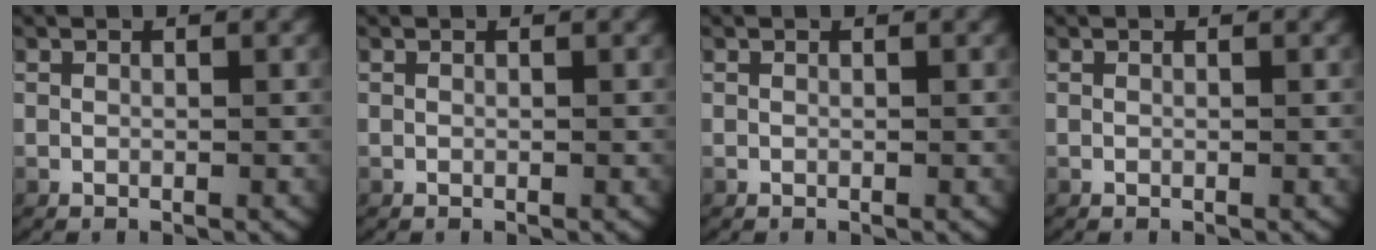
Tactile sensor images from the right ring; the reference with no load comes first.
{"total": 0.0}
{"total": 0.0}
{"total": 0.0}